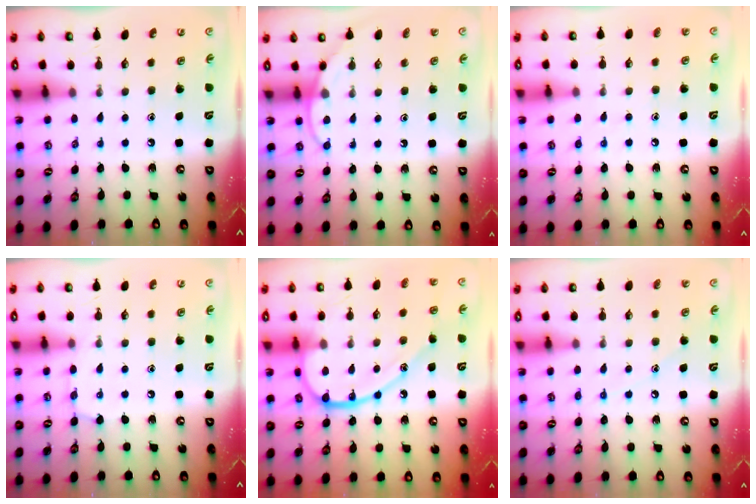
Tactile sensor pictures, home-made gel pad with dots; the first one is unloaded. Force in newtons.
{"total": 6.9, "press": 6.8, "slide": 0.6}
{"total": 4.1, "press": 4.1, "slide": 0.4}
{"total": 7.2, "press": 7.2, "slide": 0.6}
{"total": 15.8, "press": 15.8, "slide": 1.1}
{"total": 5.5, "press": 5.5, "slide": 0.7}